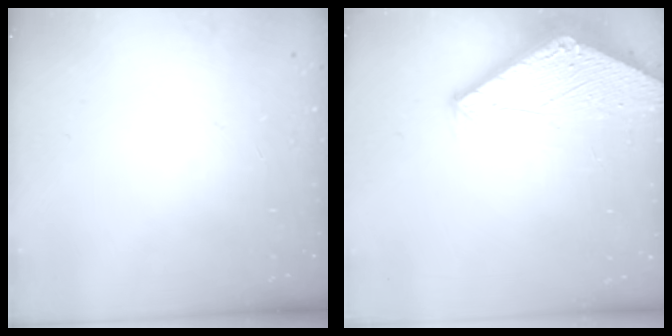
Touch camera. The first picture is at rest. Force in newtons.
{"total": 2.9, "press": 2.9, "slide": 0.1}